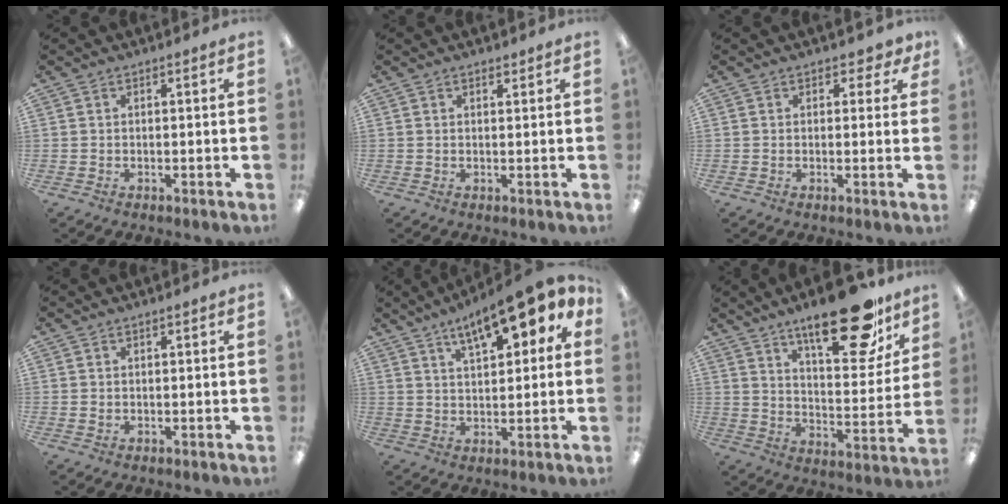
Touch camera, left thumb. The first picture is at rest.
{"total": 0.9, "force": [0.8, 0.4, 0.3], "torque": [0.001, -0.003, 0.013]}
{"total": 2.2, "force": [1.1, 1.7, 0.9], "torque": [-0.003, 0.000, 0.018]}
{"total": 0.5, "force": [0.0, 0.4, 0.4], "torque": [-0.007, 0.002, 0.000]}
{"total": 13.3, "force": [8.5, 4.5, 9.2], "torque": [-0.135, -0.042, 0.139]}
{"total": 23.0, "force": [16.0, 8.4, 14.3], "torque": [-0.199, -0.095, 0.259]}